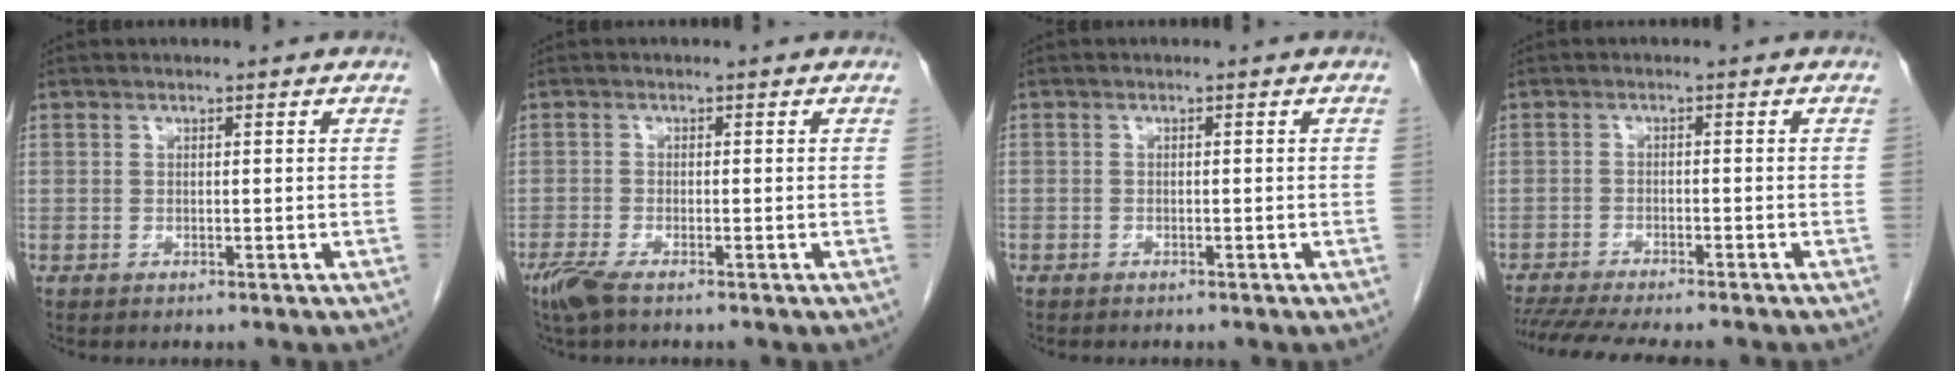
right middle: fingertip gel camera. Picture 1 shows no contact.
{"total": 3.5, "force": [-2.5, 0.7, 2.3], "torque": [-0.053, -0.008, -0.049]}
{"total": 0.7, "force": [-0.6, 0.4, 0.1], "torque": [-0.009, 0.002, -0.011]}
{"total": 11.8, "force": [-10.3, 1.3, 5.6], "torque": [-0.080, -0.010, -0.150]}